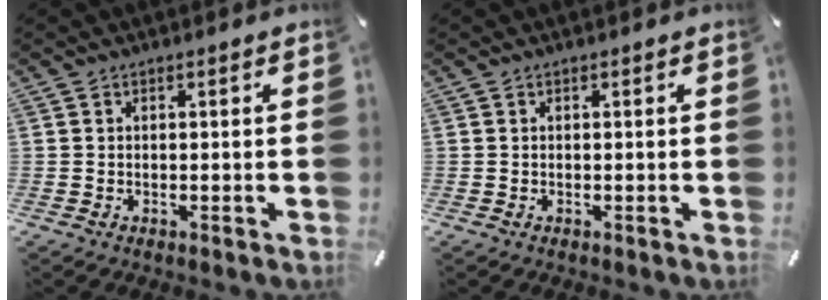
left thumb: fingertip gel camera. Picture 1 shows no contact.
{"total": 0.0}